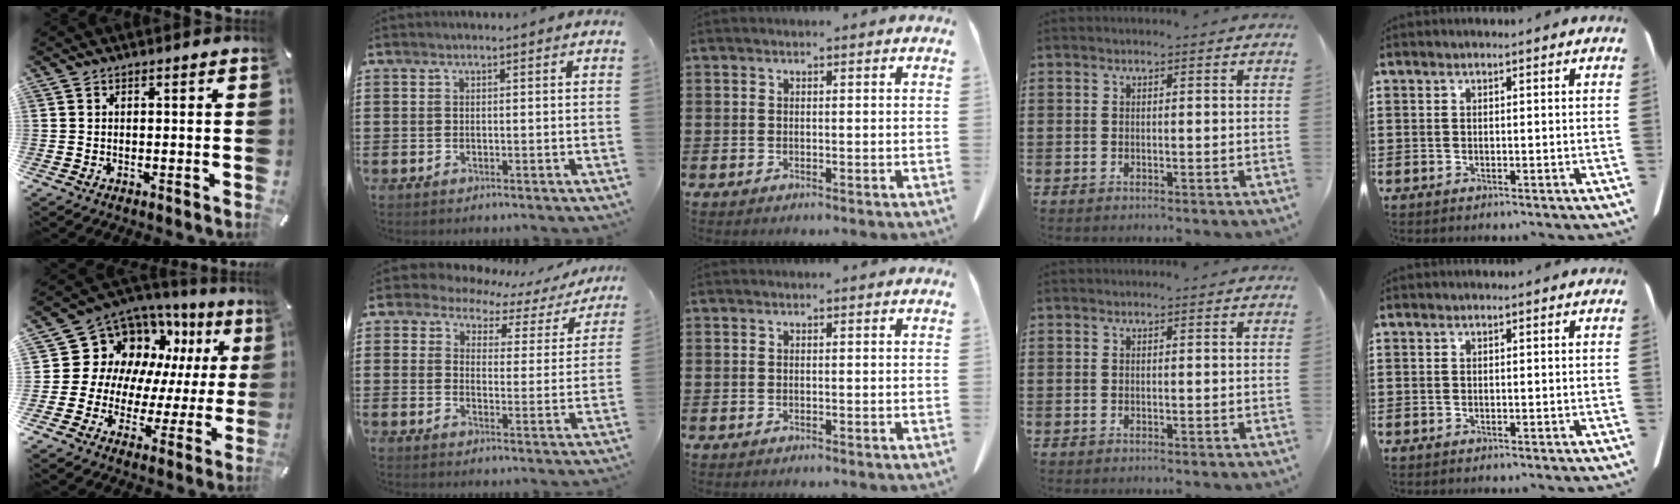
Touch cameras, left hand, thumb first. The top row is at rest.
{"thumb": {"total": 13.1, "force": [6.6, 10.6, 4.2], "torque": [-0.073, -0.074, 0.131]}, "index": {"total": 4.8, "force": [3.9, 2.5, 1.2], "torque": [-0.042, -0.018, 0.063]}}